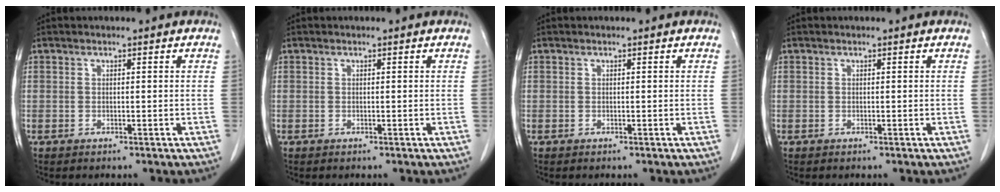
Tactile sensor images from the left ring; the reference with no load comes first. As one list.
[{"total": 0.0}, {"total": 0.0}, {"total": 0.0}]